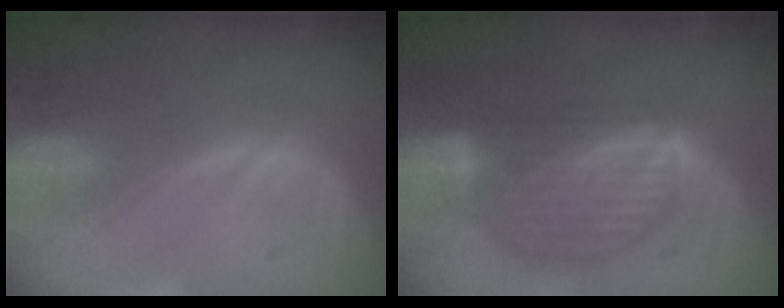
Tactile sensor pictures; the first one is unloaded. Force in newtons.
{"total": 8.7, "press": 7.7, "slide": 4.1}